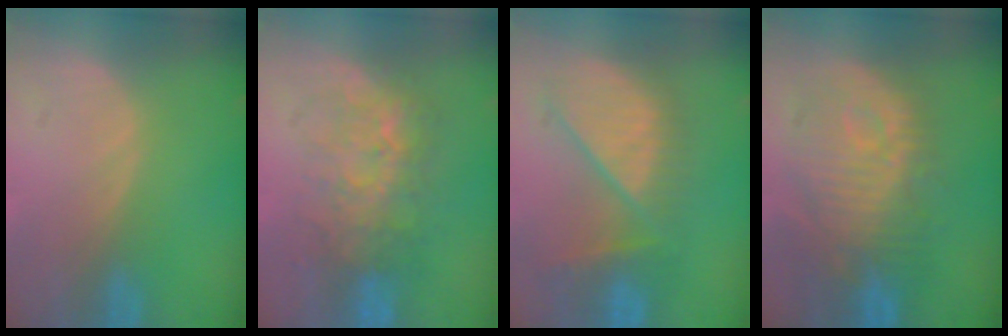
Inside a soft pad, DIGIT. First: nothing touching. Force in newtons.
{"total": 7.8, "press": 7.7, "slide": 1.6}
{"total": 10.0, "press": 9.4, "slide": 3.2}
{"total": 11.6, "press": 10.7, "slide": 4.4}